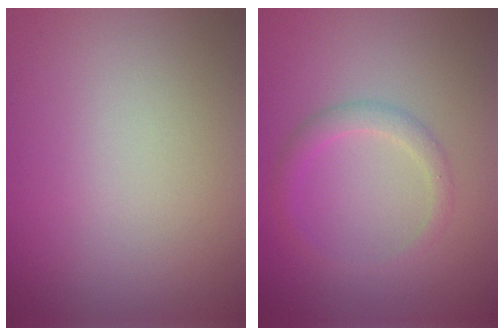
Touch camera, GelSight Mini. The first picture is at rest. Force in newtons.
{"total": 1.9, "press": 1.9, "slide": 0.2}